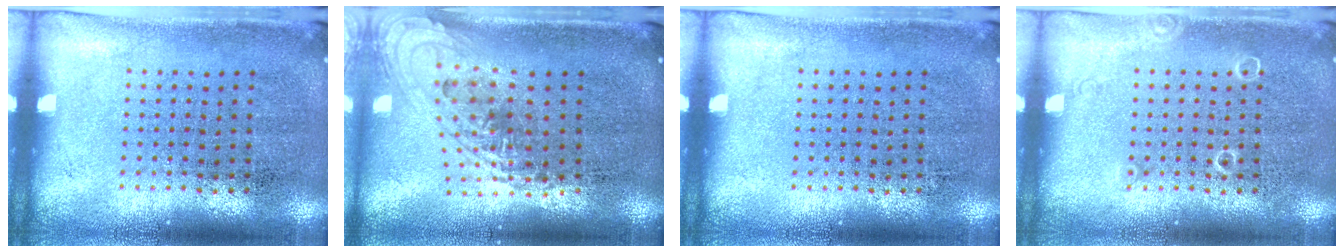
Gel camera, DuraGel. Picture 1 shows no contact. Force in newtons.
{"total": 1.5, "press": 1.2, "slide": 1.0}
{"total": 0.0}
{"total": 0.7, "press": 0.7, "slide": 0.1}